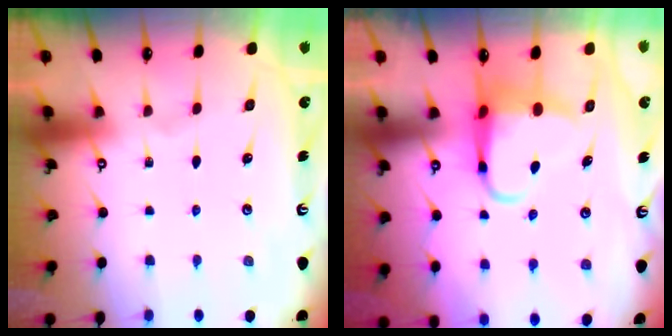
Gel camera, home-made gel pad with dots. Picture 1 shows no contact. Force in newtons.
{"total": 6.1, "press": 6.1, "slide": 0.8}